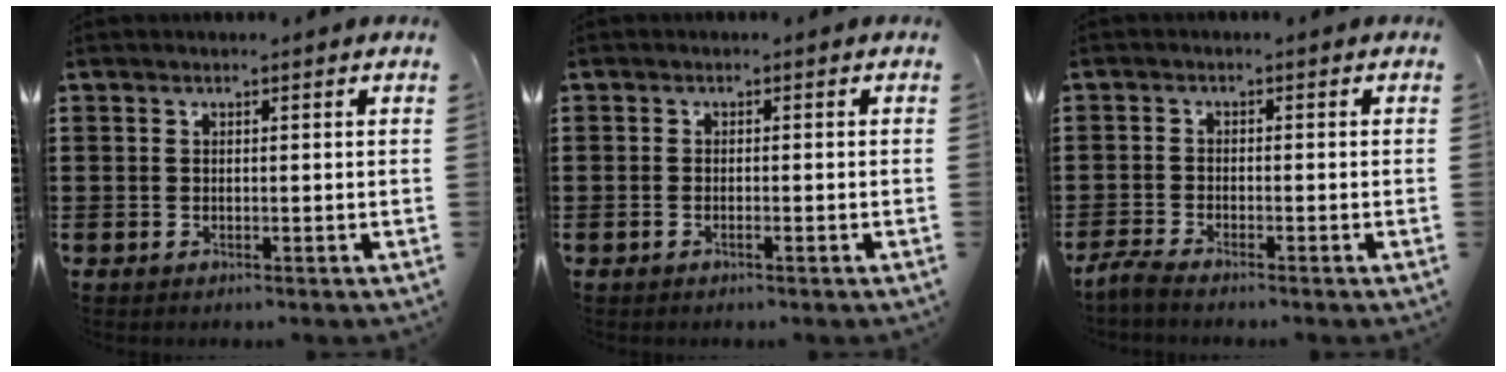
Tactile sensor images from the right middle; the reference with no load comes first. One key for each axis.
{"total": 0.7, "fx": -0.4, "fy": 0.1, "fz": 0.5, "tx": -0.011, "ty": -0.003, "tz": -0.008}
{"total": 2.1, "fx": -1.9, "fy": 0.1, "fz": 1.0, "tx": -0.032, "ty": -0.001, "tz": -0.042}